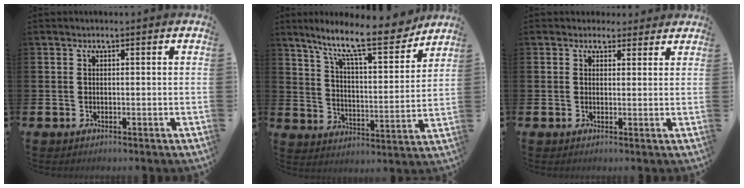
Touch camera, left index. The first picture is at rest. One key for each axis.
{"total": 12.6, "fx": 10.4, "fy": 2.2, "fz": 6.8, "tx": -0.140, "ty": -0.061, "tz": 0.172}
{"total": 2.2, "fx": 2.0, "fy": 1.0, "fz": -0.2, "tx": 0.006, "ty": -0.003, "tz": 0.035}